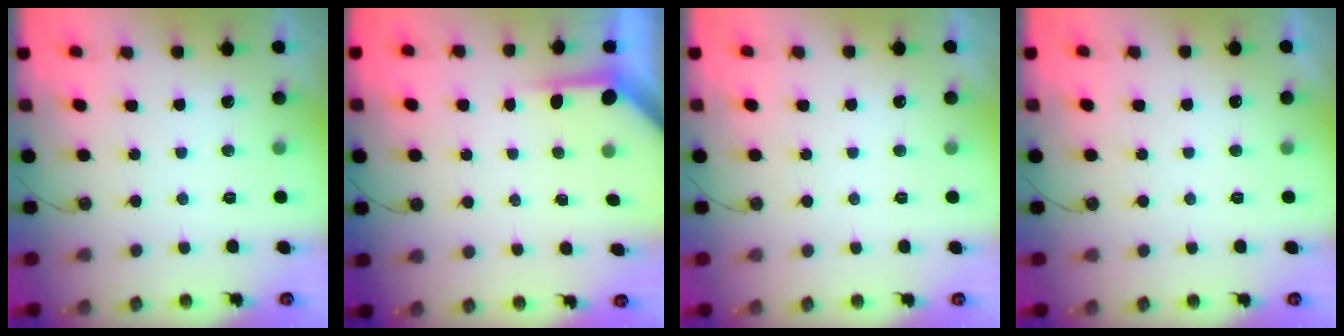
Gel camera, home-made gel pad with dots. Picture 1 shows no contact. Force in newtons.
{"total": 3.7, "press": 3.7, "slide": 0.4}
{"total": 0.0}
{"total": 0.0}